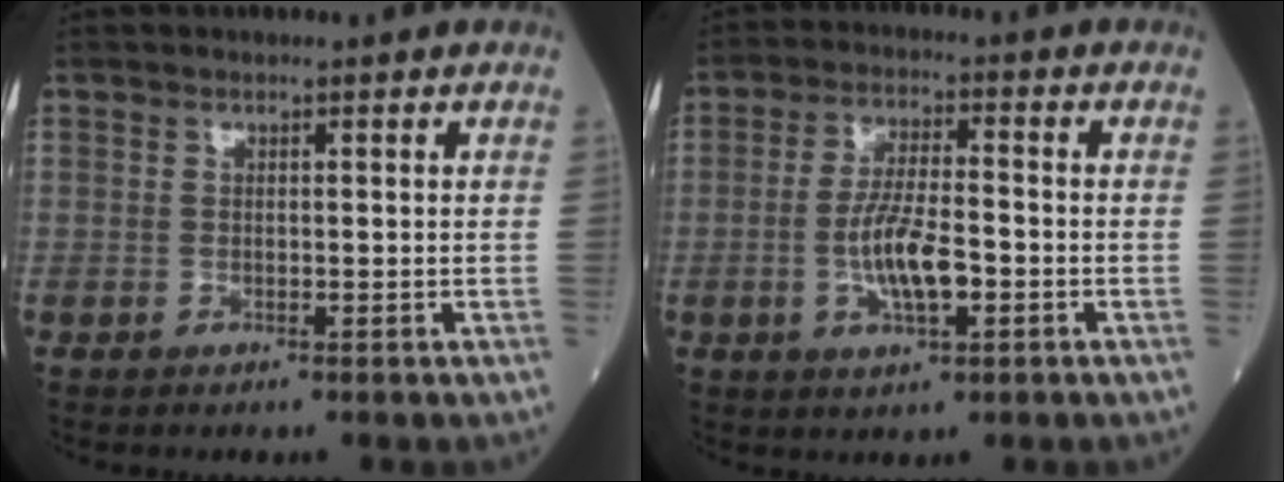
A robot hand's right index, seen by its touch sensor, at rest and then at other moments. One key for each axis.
{"total": 7.7, "fx": -2.0, "fy": 2.0, "fz": 7.2, "tx": -0.144, "ty": 0.000, "tz": -0.037}